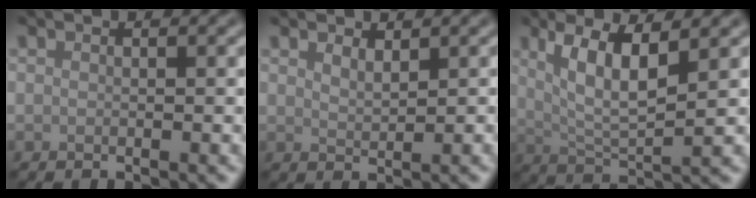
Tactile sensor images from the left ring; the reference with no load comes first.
{"total": 1.3, "force": [1.0, 0.4, 0.6], "torque": [-0.014, -0.002, 0.022]}
{"total": 5.2, "force": [1.9, 1.2, 4.7], "torque": [-0.093, -0.006, 0.039]}